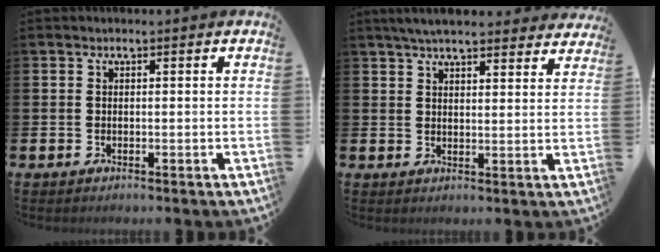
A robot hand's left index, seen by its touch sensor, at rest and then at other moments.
{"total": 5.3, "force": [5.0, 0.8, 1.6], "torque": [-0.039, -0.015, 0.091]}